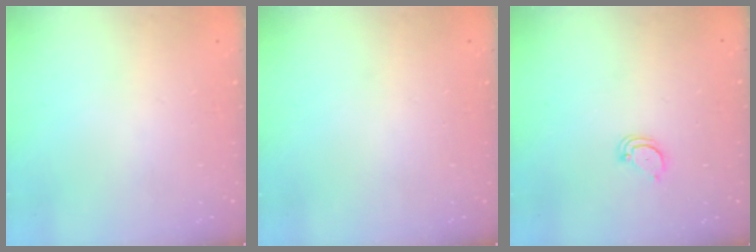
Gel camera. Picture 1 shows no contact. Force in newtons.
{"total": 0.0}
{"total": 2.1, "press": 2.1, "slide": 0.2}